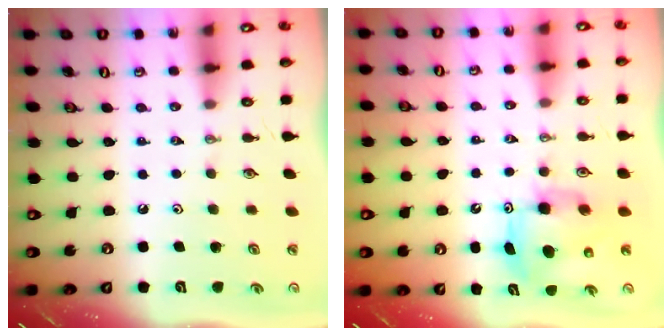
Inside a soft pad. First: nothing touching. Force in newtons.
{"total": 8.1, "press": 8.0, "slide": 0.6}